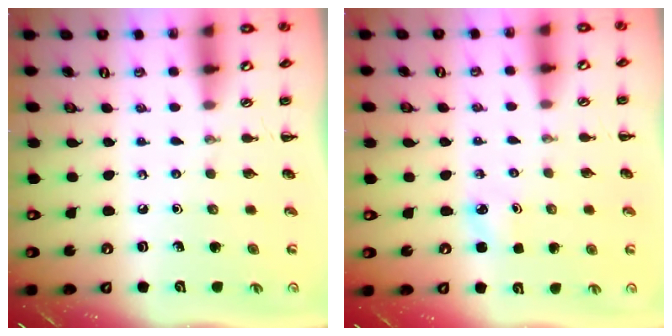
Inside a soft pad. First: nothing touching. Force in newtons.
{"total": 2.5, "press": 2.4, "slide": 0.8}